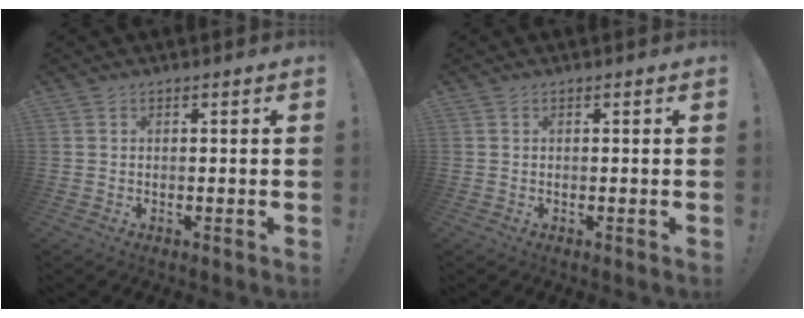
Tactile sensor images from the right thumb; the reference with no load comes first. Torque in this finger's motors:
{"motor_torque": [0.00, 0.00, 0.02, 0.00, 0.01]}